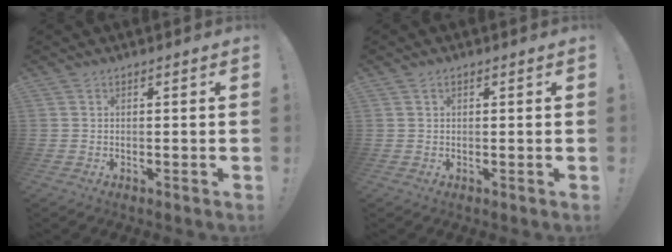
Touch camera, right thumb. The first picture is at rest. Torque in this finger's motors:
{"motor_torque": [-0.28, -0.27, -0.31, 0.13, 0.04]}